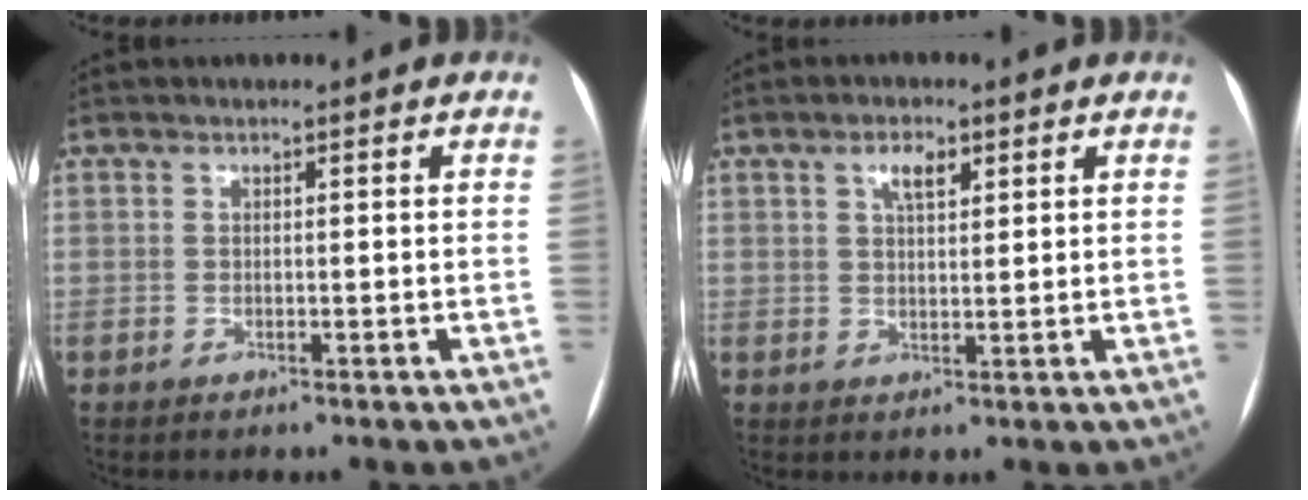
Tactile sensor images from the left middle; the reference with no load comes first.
{"total": 3.3, "force": [1.8, 1.3, 2.5], "torque": [-0.045, 0.005, 0.031]}